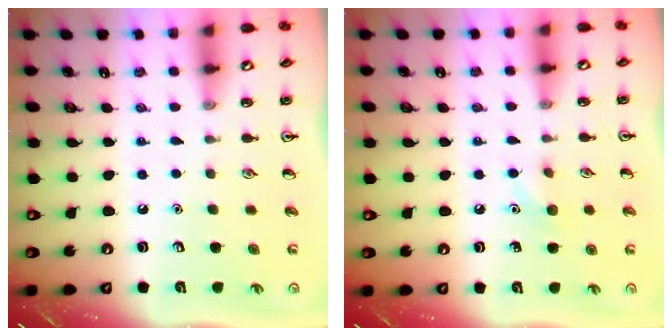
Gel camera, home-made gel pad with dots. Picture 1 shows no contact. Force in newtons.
{"total": 6.2, "press": 6.0, "slide": 1.6}